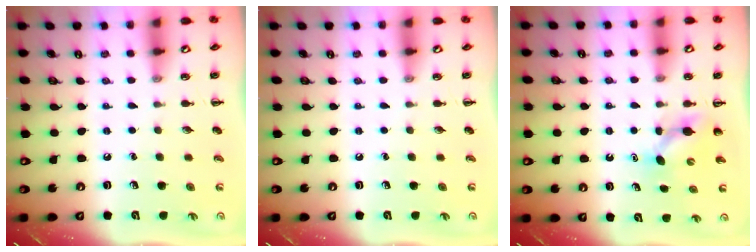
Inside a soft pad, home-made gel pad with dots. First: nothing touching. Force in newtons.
{"total": 0.0}
{"total": 4.3, "press": 4.1, "slide": 1.2}